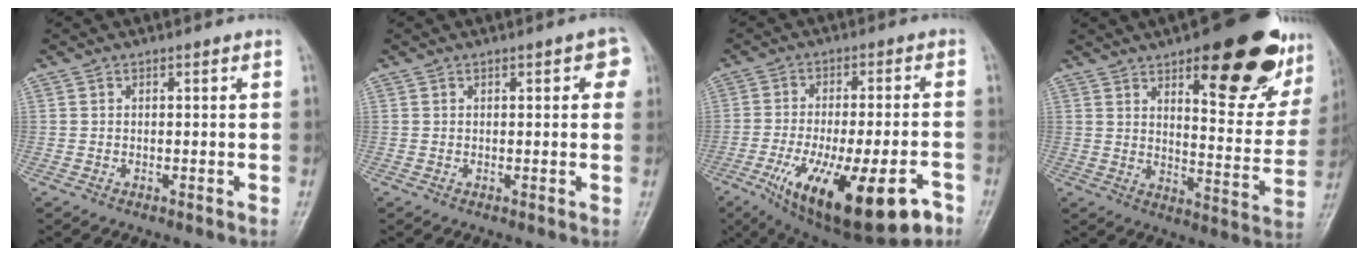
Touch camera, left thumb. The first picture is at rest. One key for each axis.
{"total": 3.8, "fx": 1.4, "fy": 1.5, "fz": 3.3, "tx": -0.026, "ty": 0.001, "tz": 0.009}
{"total": 22.4, "fx": -10.7, "fy": 7.5, "fz": 18.2, "tx": -0.273, "ty": 0.007, "tz": -0.151}
{"total": 25.0, "fx": 14.2, "fy": 8.5, "fz": 18.8, "tx": -0.202, "ty": -0.054, "tz": 0.196}